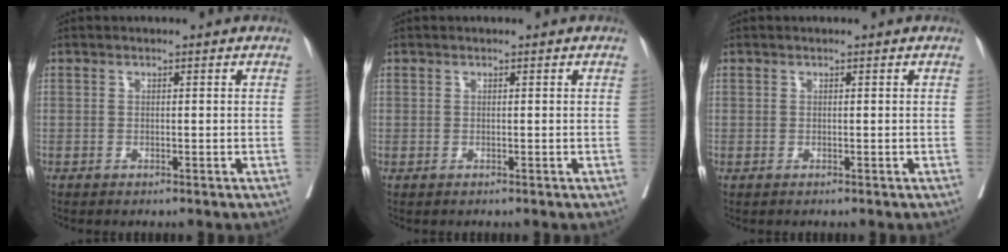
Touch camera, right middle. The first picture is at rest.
{"total": 0.0}
{"total": 0.0}